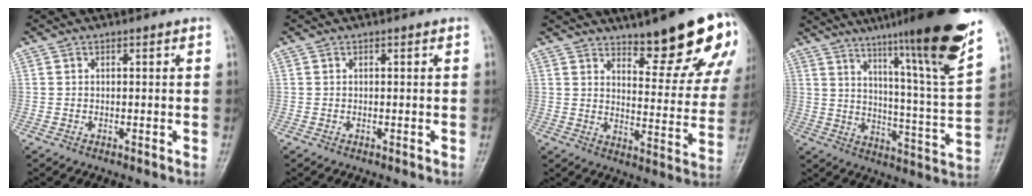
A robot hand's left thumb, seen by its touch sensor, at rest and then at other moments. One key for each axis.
{"total": 0.0}
{"total": 18.3, "fx": 12.1, "fy": 5.0, "fz": 12.7, "tx": -0.126, "ty": -0.080, "tz": 0.168}
{"total": 23.0, "fx": 16.0, "fy": 0.4, "fz": 16.5, "tx": -0.222, "ty": -0.081, "tz": 0.233}